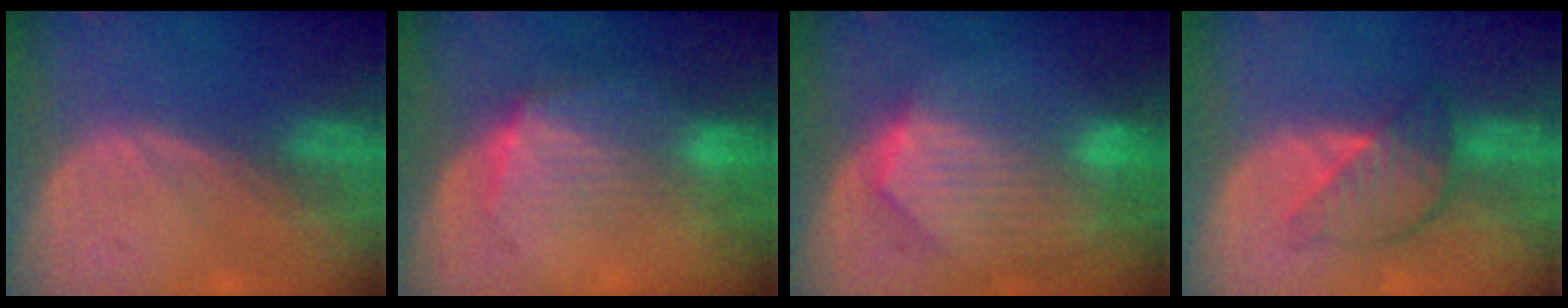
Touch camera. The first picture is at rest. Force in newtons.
{"total": 7.3, "press": 6.9, "slide": 2.6}
{"total": 9.0, "press": 8.0, "slide": 4.0}
{"total": 5.6, "press": 5.6, "slide": 0.3}